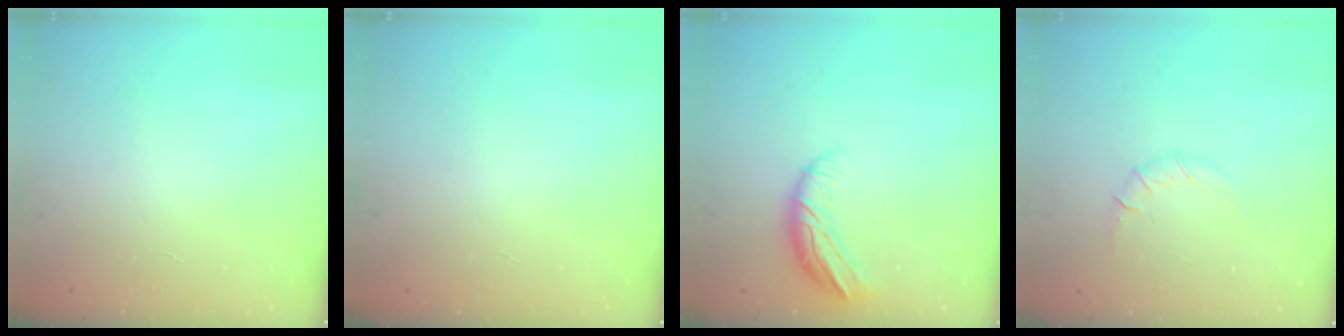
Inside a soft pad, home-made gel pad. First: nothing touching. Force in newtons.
{"total": 0.0}
{"total": 9.4, "press": 9.1, "slide": 2.4}
{"total": 6.3, "press": 6.0, "slide": 2.1}